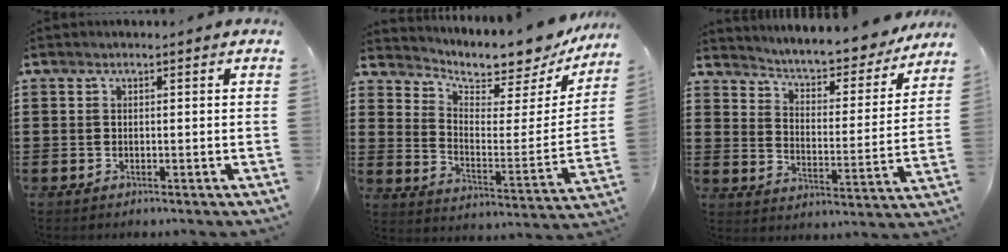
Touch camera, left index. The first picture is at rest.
{"total": 5.9, "force": [5.6, 1.2, 1.1], "torque": [-0.042, -0.051, 0.091]}
{"total": 5.0, "force": [4.8, 0.1, 1.3], "torque": [-0.043, -0.044, 0.073]}